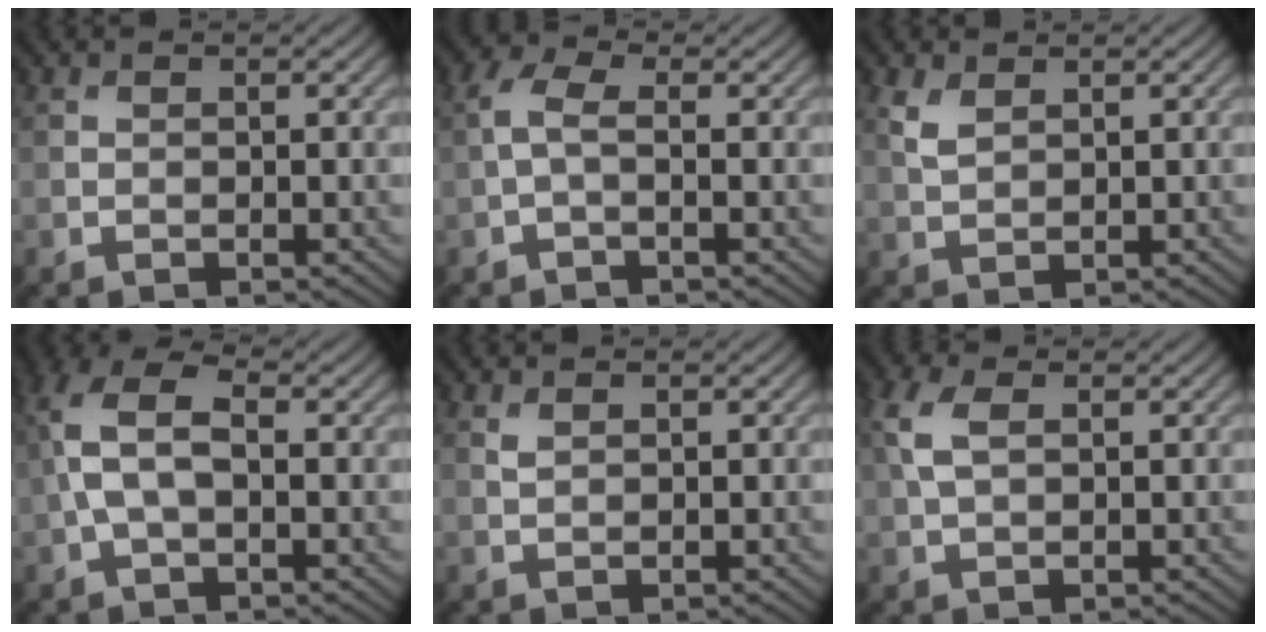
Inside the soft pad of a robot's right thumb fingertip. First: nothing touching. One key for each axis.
{"total": 2.3, "fx": -0.3, "fy": 0.9, "fz": 2.1, "tx": -0.053, "ty": 0.007, "tz": -0.014}
{"total": 2.4, "fx": 1.4, "fy": 1.2, "fz": 1.6, "tx": -0.046, "ty": -0.001, "tz": 0.031}
{"total": 6.9, "fx": 0.1, "fy": 3.5, "fz": 5.9, "tx": -0.145, "ty": 0.018, "tz": -0.009}
{"total": 0.7, "fx": 0.5, "fy": 0.3, "fz": 0.4, "tx": -0.016, "ty": -0.002, "tz": 0.013}
{"total": 3.9, "fx": 1.1, "fy": 2.0, "fz": 3.1, "tx": -0.089, "ty": 0.008, "tz": 0.020}